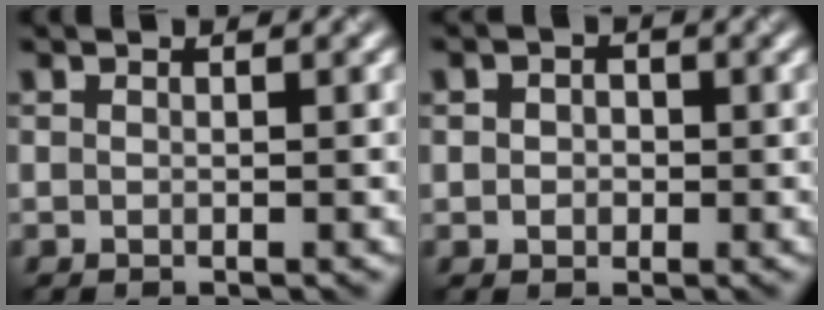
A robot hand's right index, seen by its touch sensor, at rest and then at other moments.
{"total": 1.2, "force": [0.2, 1.1, 0.3], "torque": [0.002, 0.009, -0.007]}